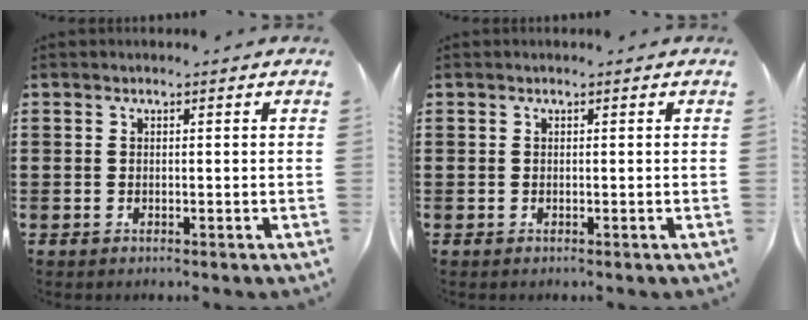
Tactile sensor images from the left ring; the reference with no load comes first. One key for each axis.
{"total": 0.0}